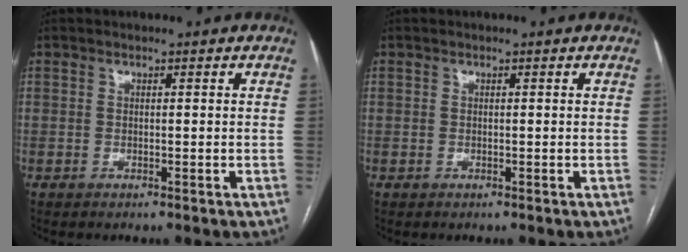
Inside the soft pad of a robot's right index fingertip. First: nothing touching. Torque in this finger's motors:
{"motor_torque": [0.05, 0.04, 0.03, 0.00]}